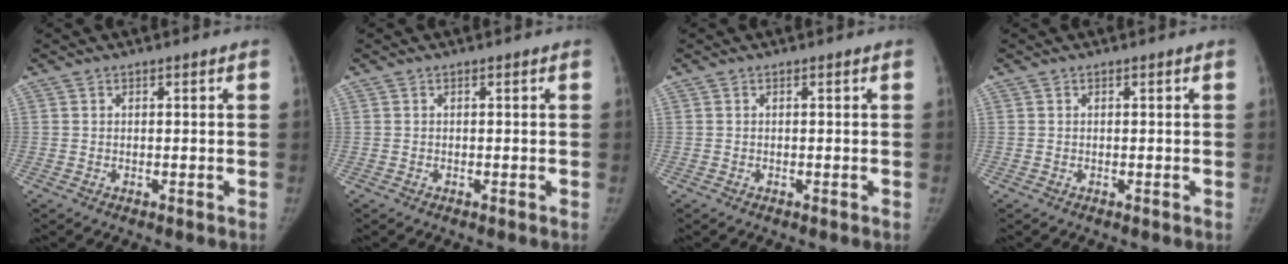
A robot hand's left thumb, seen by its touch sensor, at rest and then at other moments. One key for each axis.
{"total": 0.0}
{"total": 0.0}
{"total": 0.0}